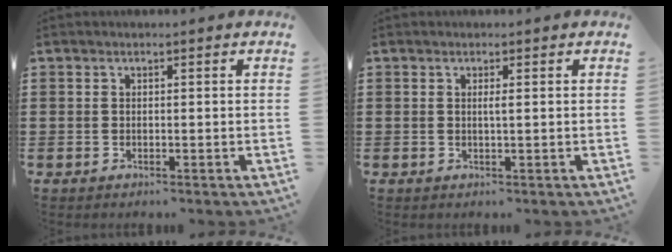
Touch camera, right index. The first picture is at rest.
{"total": 0.9, "force": [0.2, 0.0, 0.9], "torque": [-0.018, -0.002, 0.002]}